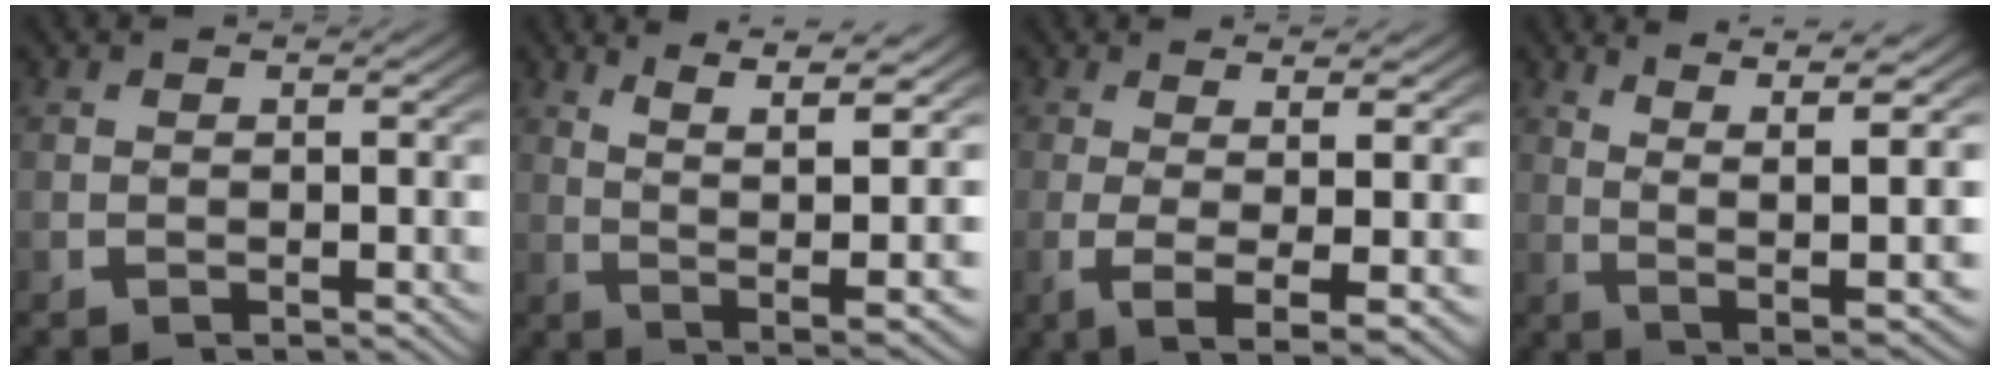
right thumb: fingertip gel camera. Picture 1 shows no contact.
{"total": 10.2, "force": [3.4, 4.2, 8.6], "torque": [-0.130, 0.006, 0.051]}
{"total": 7.1, "force": [-1.7, 2.0, 6.6], "torque": [-0.130, -0.030, -0.007]}
{"total": 11.0, "force": [3.0, 4.9, 9.3], "torque": [-0.136, 0.002, 0.047]}